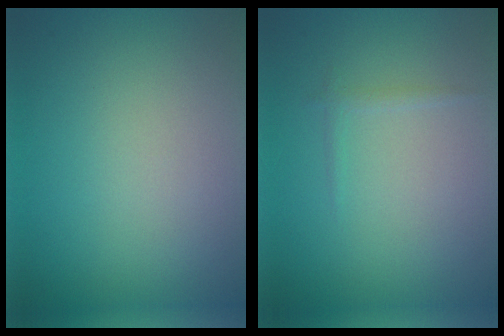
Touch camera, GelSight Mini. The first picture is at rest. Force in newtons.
{"total": 0.6, "press": 0.6, "slide": 0.0}